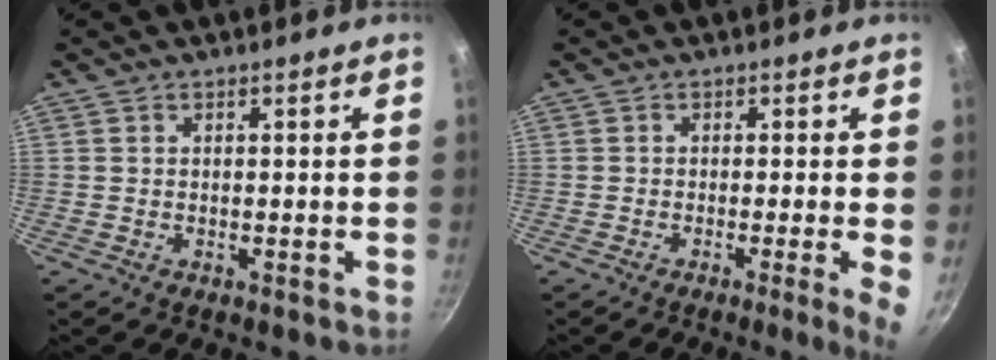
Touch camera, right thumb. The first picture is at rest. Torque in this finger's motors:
{"motor_torque": [-0.39, 0.85, -0.08, 0.13, 0.06]}